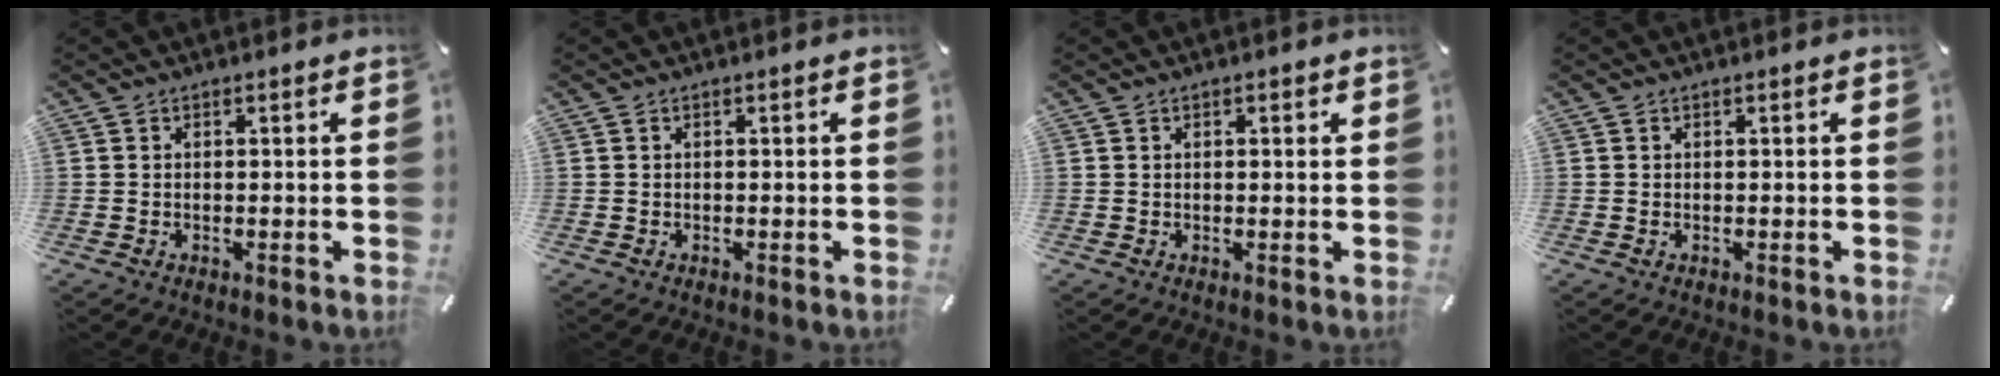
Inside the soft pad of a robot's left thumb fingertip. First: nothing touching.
{"total": 0.0}
{"total": 0.7, "force": [0.3, 0.5, 0.4], "torque": [0.001, 0.000, 0.002]}
{"total": 0.0}